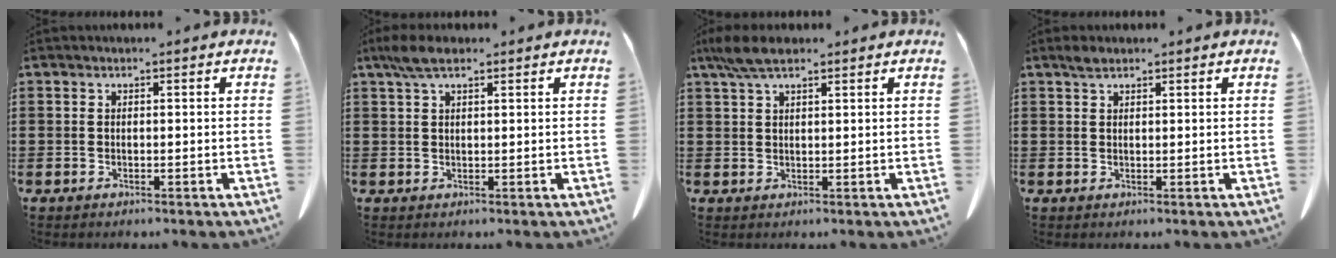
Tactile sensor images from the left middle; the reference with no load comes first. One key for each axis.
{"total": 3.5, "fx": 2.1, "fy": 1.2, "fz": 2.5, "tx": -0.056, "ty": 0.005, "tz": 0.037}
{"total": 4.5, "fx": 2.9, "fy": 1.3, "fz": 3.1, "tx": -0.068, "ty": 0.002, "tz": 0.054}
{"total": 1.5, "fx": 1.1, "fy": 0.7, "fz": 0.8, "tx": -0.019, "ty": 0.003, "tz": 0.021}